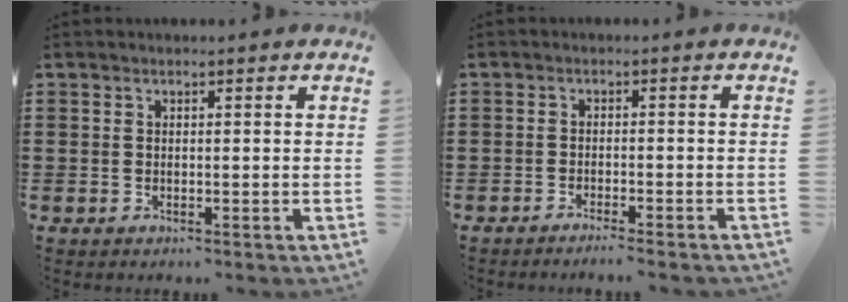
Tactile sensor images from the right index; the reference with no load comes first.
{"total": 1.8, "force": [-1.6, -0.3, 0.6], "torque": [-0.009, 0.001, -0.031]}